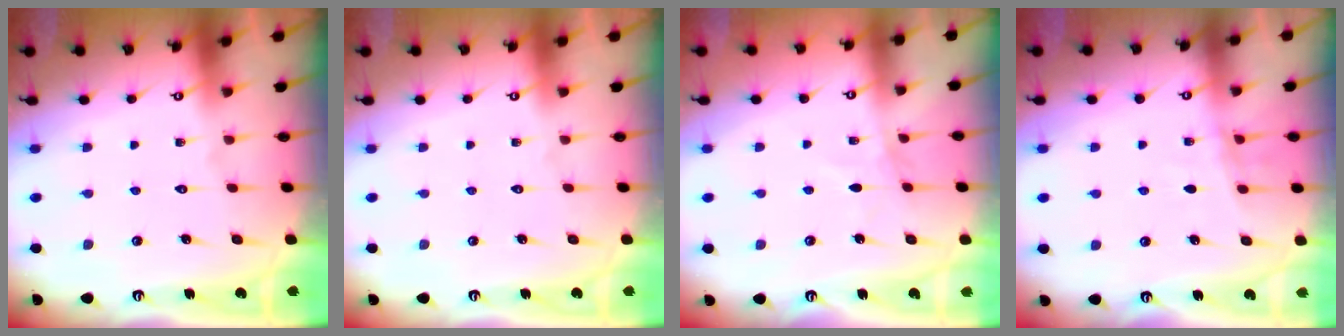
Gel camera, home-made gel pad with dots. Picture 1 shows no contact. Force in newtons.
{"total": 0.0}
{"total": 2.3, "press": 2.3, "slide": 0.3}
{"total": 5.6, "press": 5.5, "slide": 1.3}